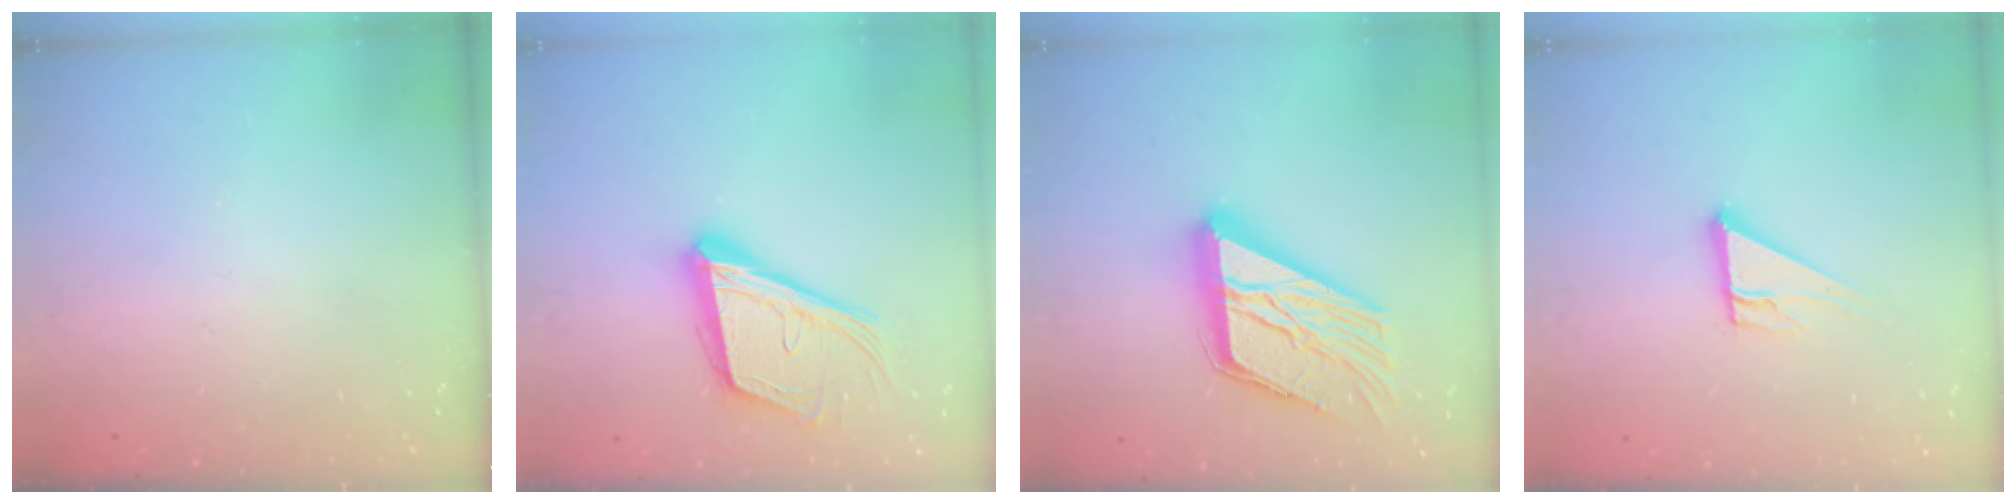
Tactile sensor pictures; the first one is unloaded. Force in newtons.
{"total": 18.5, "press": 18.2, "slide": 3.5}
{"total": 22.8, "press": 22.7, "slide": 2.2}
{"total": 6.6, "press": 6.6, "slide": 0.6}